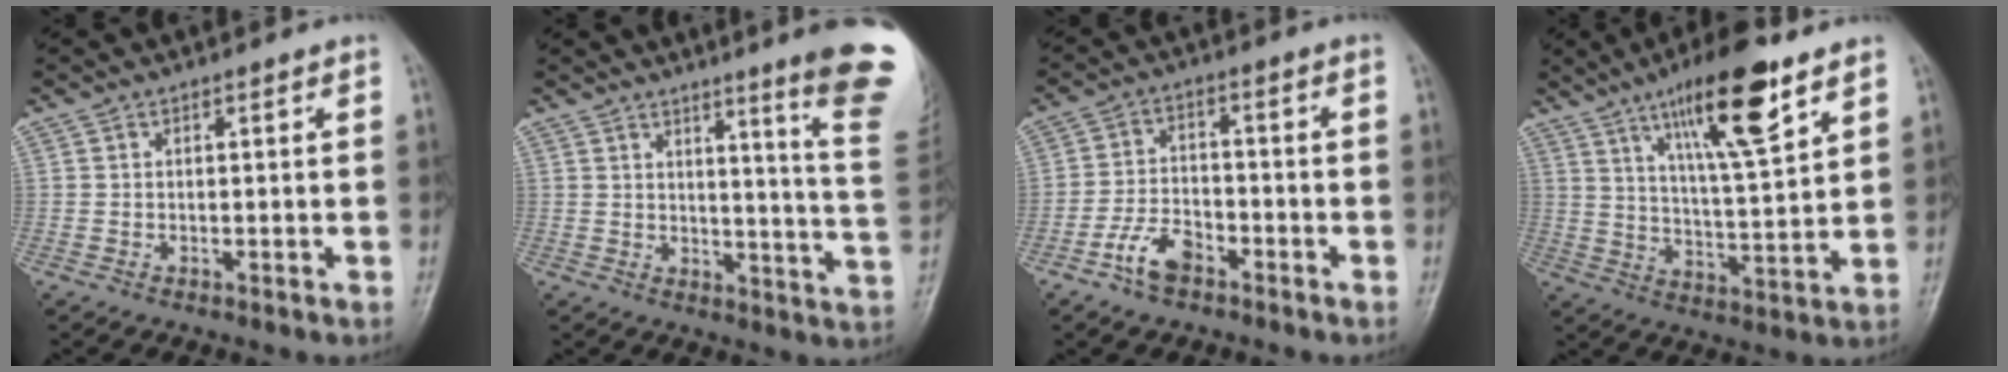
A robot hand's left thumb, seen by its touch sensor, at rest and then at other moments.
{"total": 15.6, "force": [10.3, -0.1, 11.8], "torque": [-0.130, -0.081, 0.116]}
{"total": 6.3, "force": [-3.9, 3.4, 3.6], "torque": [-0.064, 0.025, -0.075]}
{"total": 15.7, "force": [9.0, 3.3, 12.4], "torque": [-0.192, -0.043, 0.154]}